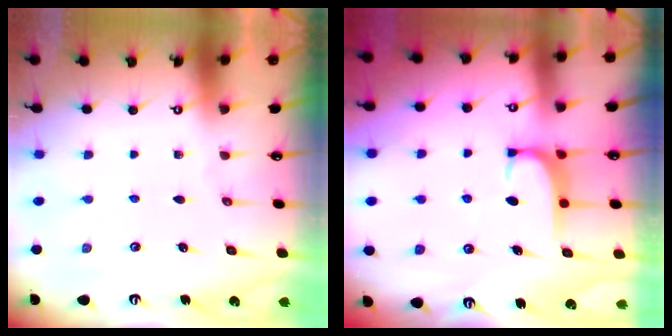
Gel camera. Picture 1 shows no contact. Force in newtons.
{"total": 1.8, "press": 1.7, "slide": 0.5}